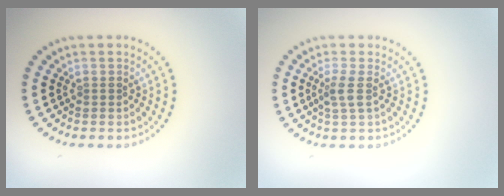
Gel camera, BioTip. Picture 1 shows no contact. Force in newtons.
{"total": 1.7, "press": 1.3, "slide": 1.1}